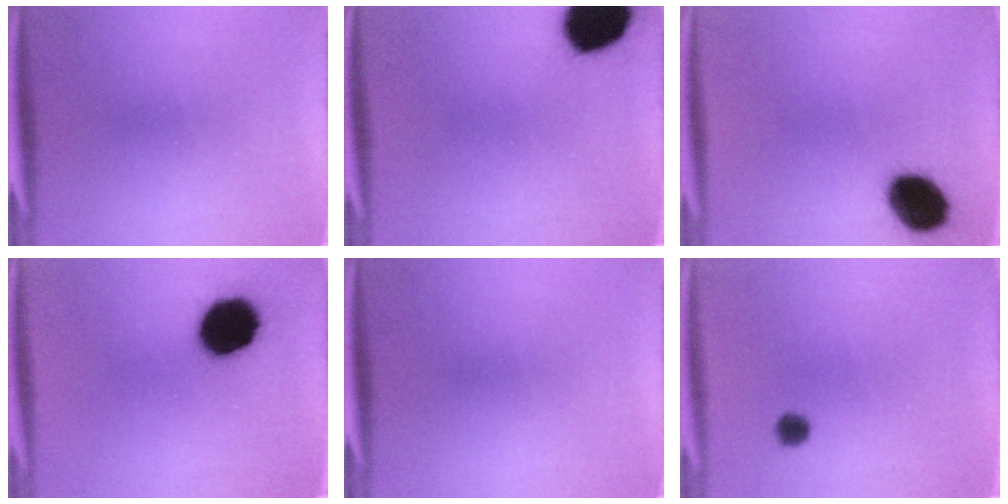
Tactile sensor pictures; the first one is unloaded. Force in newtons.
{"total": 13.9}
{"total": 12.4}
{"total": 14.6}
{"total": 0.0}
{"total": 2.4}